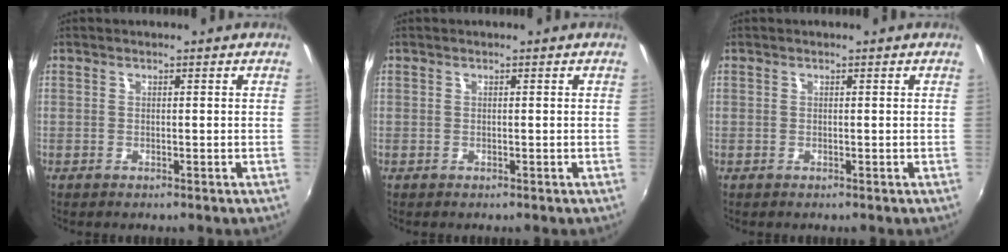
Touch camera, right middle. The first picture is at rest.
{"total": 0.0}
{"total": 0.0}